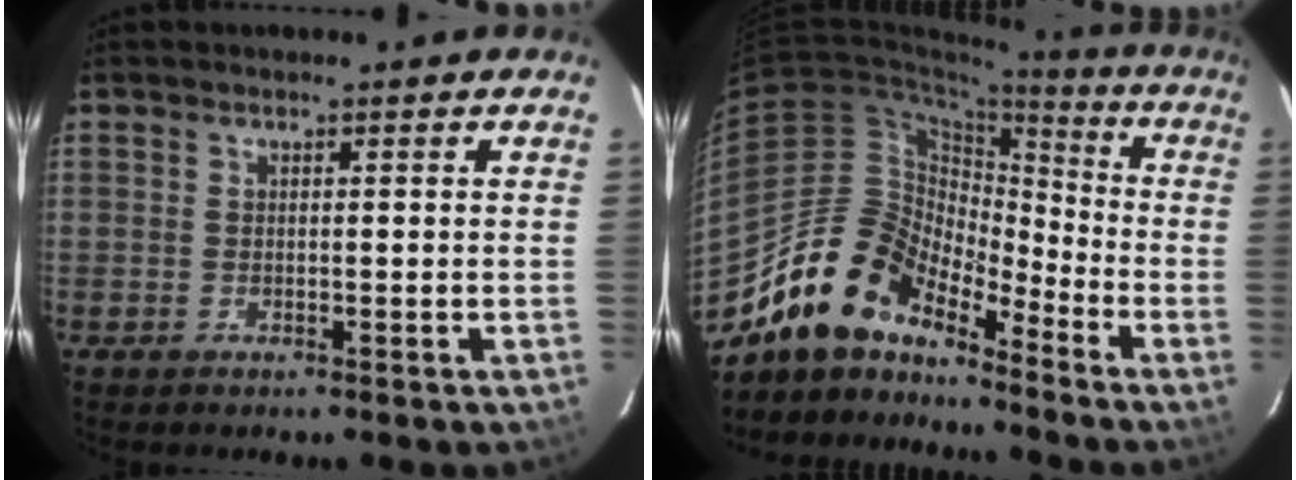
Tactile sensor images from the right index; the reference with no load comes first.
{"total": 14.5, "force": [-12.3, 6.1, 4.7], "torque": [-0.091, 0.024, -0.231]}